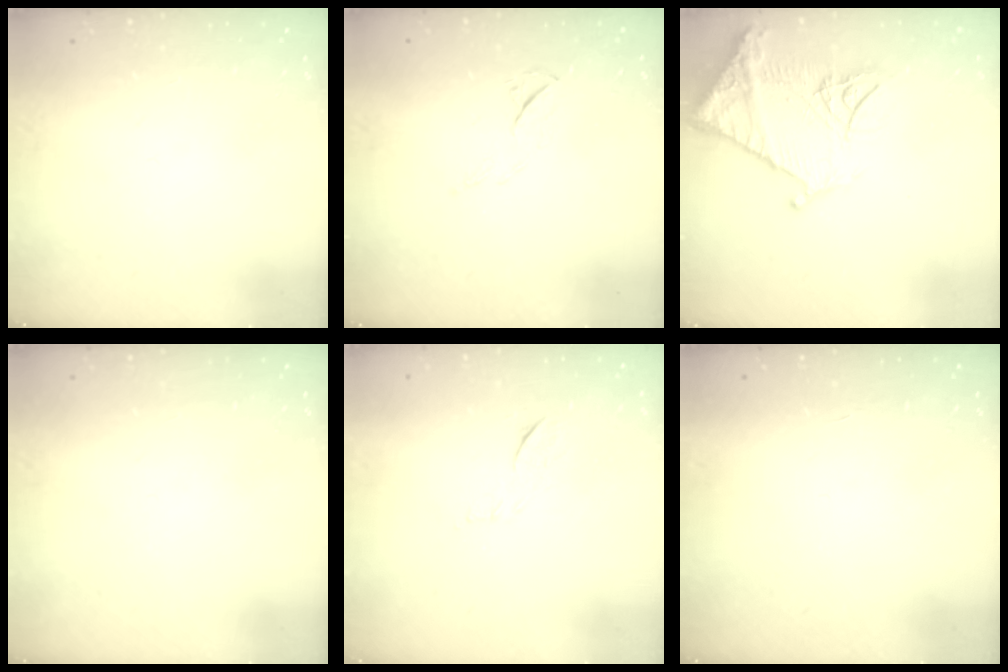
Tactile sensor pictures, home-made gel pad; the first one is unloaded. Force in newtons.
{"total": 6.1, "press": 5.9, "slide": 1.3}
{"total": 16.9, "press": 16.8, "slide": 1.5}
{"total": 0.0}
{"total": 7.8, "press": 7.7, "slide": 0.7}
{"total": 1.7, "press": 1.7, "slide": 0.1}